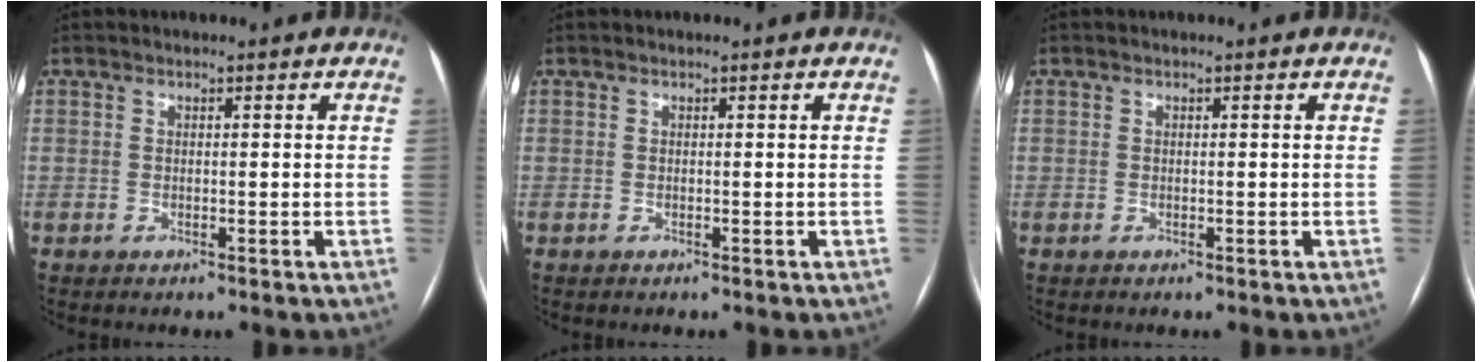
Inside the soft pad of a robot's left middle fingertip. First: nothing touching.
{"total": 0.0}
{"total": 0.0}